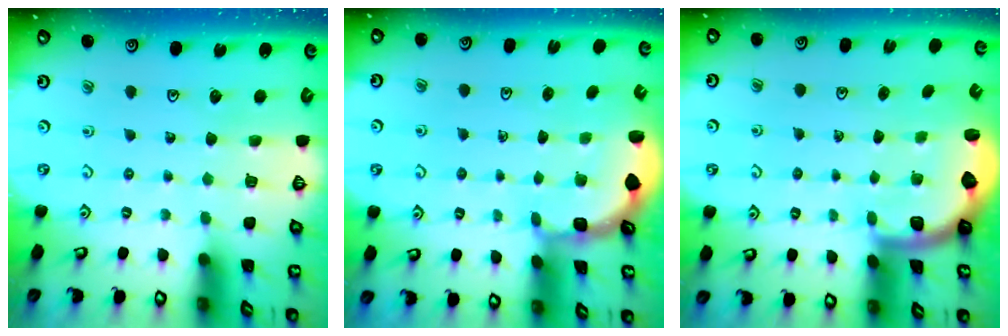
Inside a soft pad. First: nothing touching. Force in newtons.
{"total": 1.9, "press": 1.5, "slide": 1.1}
{"total": 1.9, "press": 1.8, "slide": 0.5}